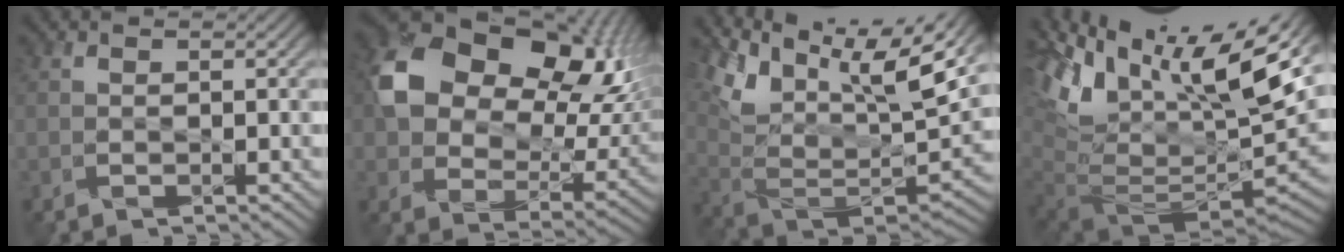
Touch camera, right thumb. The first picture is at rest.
{"total": 17.6, "force": [6.1, 12.0, 11.3], "torque": [-0.218, 0.002, 0.123]}
{"total": 15.2, "force": [7.7, 6.7, 11.2], "torque": [-0.252, 0.014, 0.142]}
{"total": 18.4, "force": [6.9, 8.6, 14.8], "torque": [-0.273, 0.006, 0.140]}